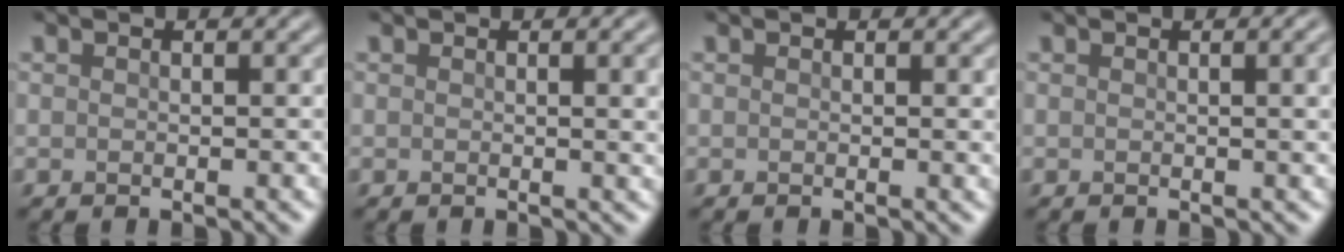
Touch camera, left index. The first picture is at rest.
{"total": 2.9, "force": [0.5, 0.9, 2.7], "torque": [-0.022, 0.005, 0.004]}
{"total": 0.6, "force": [0.2, 0.1, 0.6], "torque": [-0.003, -0.001, 0.000]}
{"total": 2.8, "force": [0.4, 0.9, 2.6], "torque": [-0.022, 0.007, 0.001]}